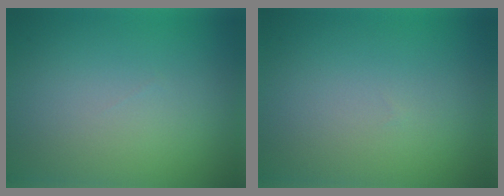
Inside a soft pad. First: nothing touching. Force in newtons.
{"total": 0.0}